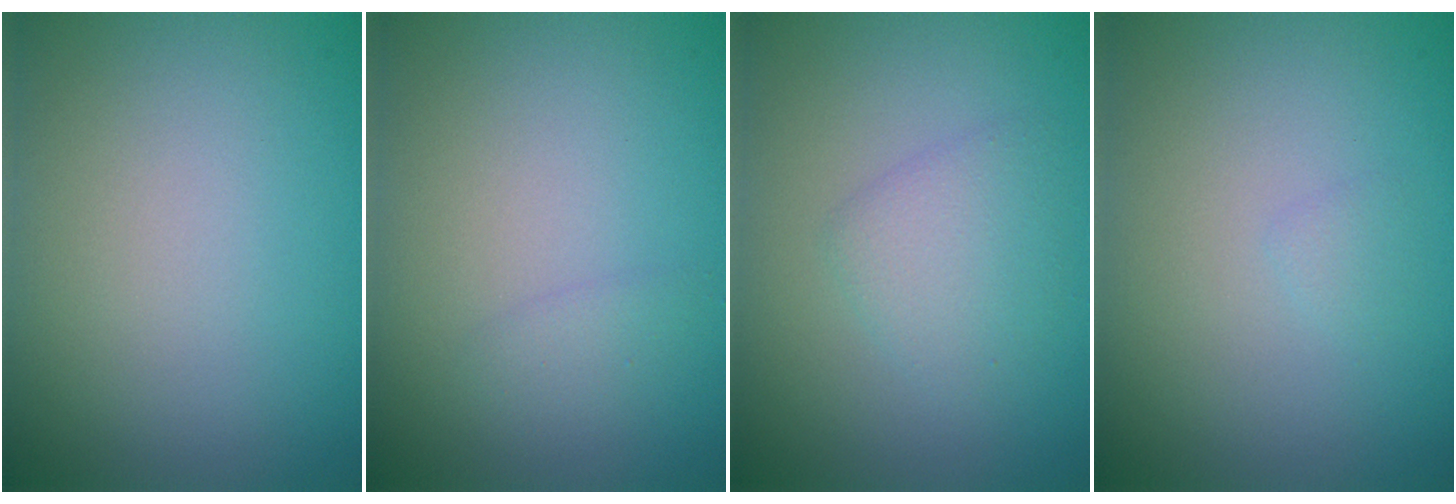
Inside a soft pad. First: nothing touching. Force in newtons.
{"total": 0.9, "press": 0.9, "slide": 0.1}
{"total": 2.4, "press": 2.4, "slide": 0.1}
{"total": 0.6, "press": 0.6, "slide": 0.1}